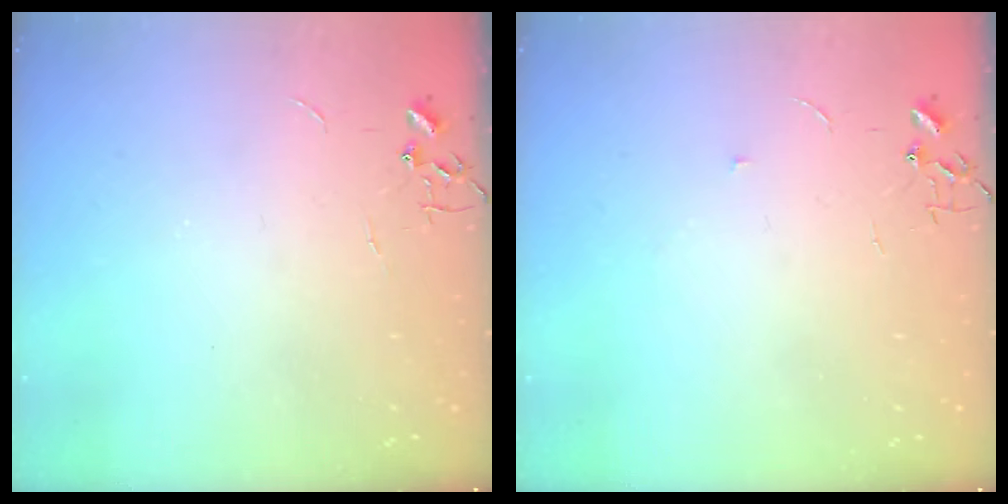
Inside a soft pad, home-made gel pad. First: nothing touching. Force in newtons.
{"total": 3.9, "press": 3.8, "slide": 0.8}